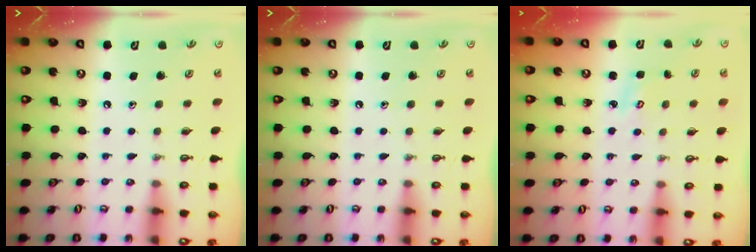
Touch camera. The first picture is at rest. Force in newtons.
{"total": 0.0}
{"total": 2.9, "press": 2.9, "slide": 0.3}